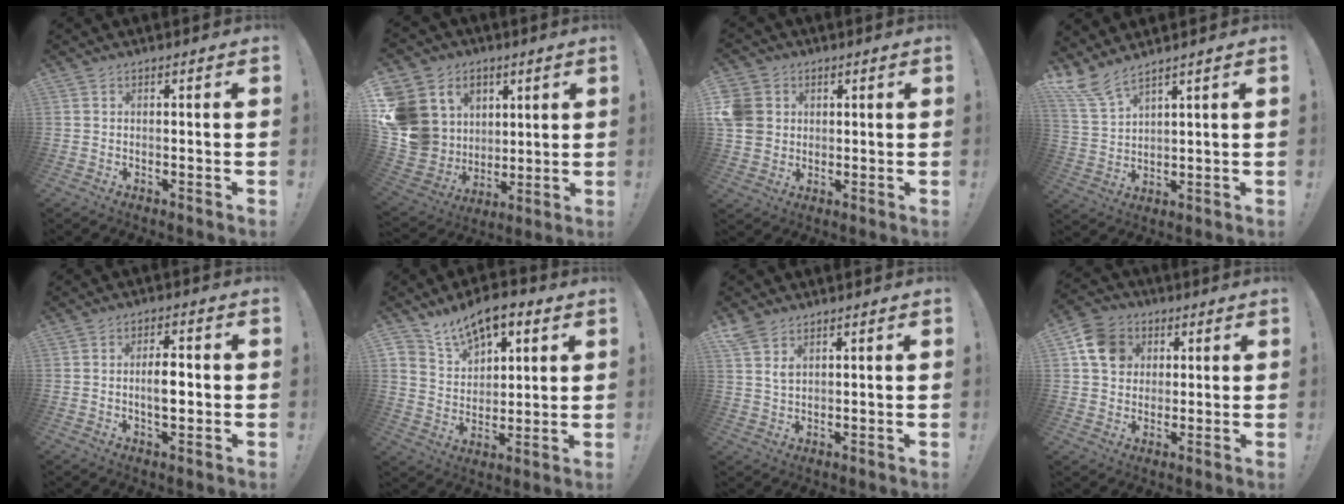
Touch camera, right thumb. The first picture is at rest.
{"total": 16.5, "force": [3.8, 15.0, 5.7], "torque": [-0.109, -0.023, 0.107]}
{"total": 8.3, "force": [1.9, 7.4, 3.3], "torque": [-0.071, -0.006, 0.040]}
{"total": 7.7, "force": [6.5, 1.4, 4.0], "torque": [-0.096, -0.029, 0.126]}
{"total": 6.0, "force": [-0.7, 2.7, 5.2], "torque": [-0.082, 0.004, -0.019]}
{"total": 11.1, "force": [8.1, 6.2, 4.5], "torque": [-0.078, -0.051, 0.155]}
{"total": 4.7, "force": [3.3, 2.4, 2.2], "torque": [-0.038, -0.017, 0.062]}
{"total": 11.3, "force": [3.9, 9.5, 4.6], "torque": [-0.063, -0.007, 0.080]}